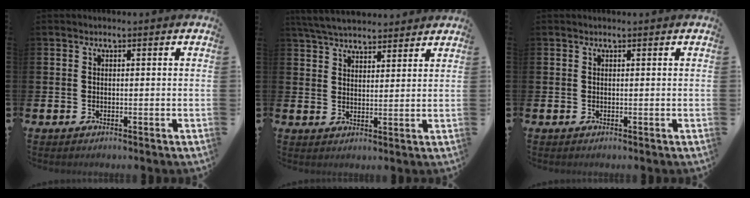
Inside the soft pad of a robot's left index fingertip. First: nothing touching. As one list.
[{"total": 5.4, "force": [5.2, 1.1, 1.0], "torque": [-0.042, -0.018, 0.096]}, {"total": 0.0}]